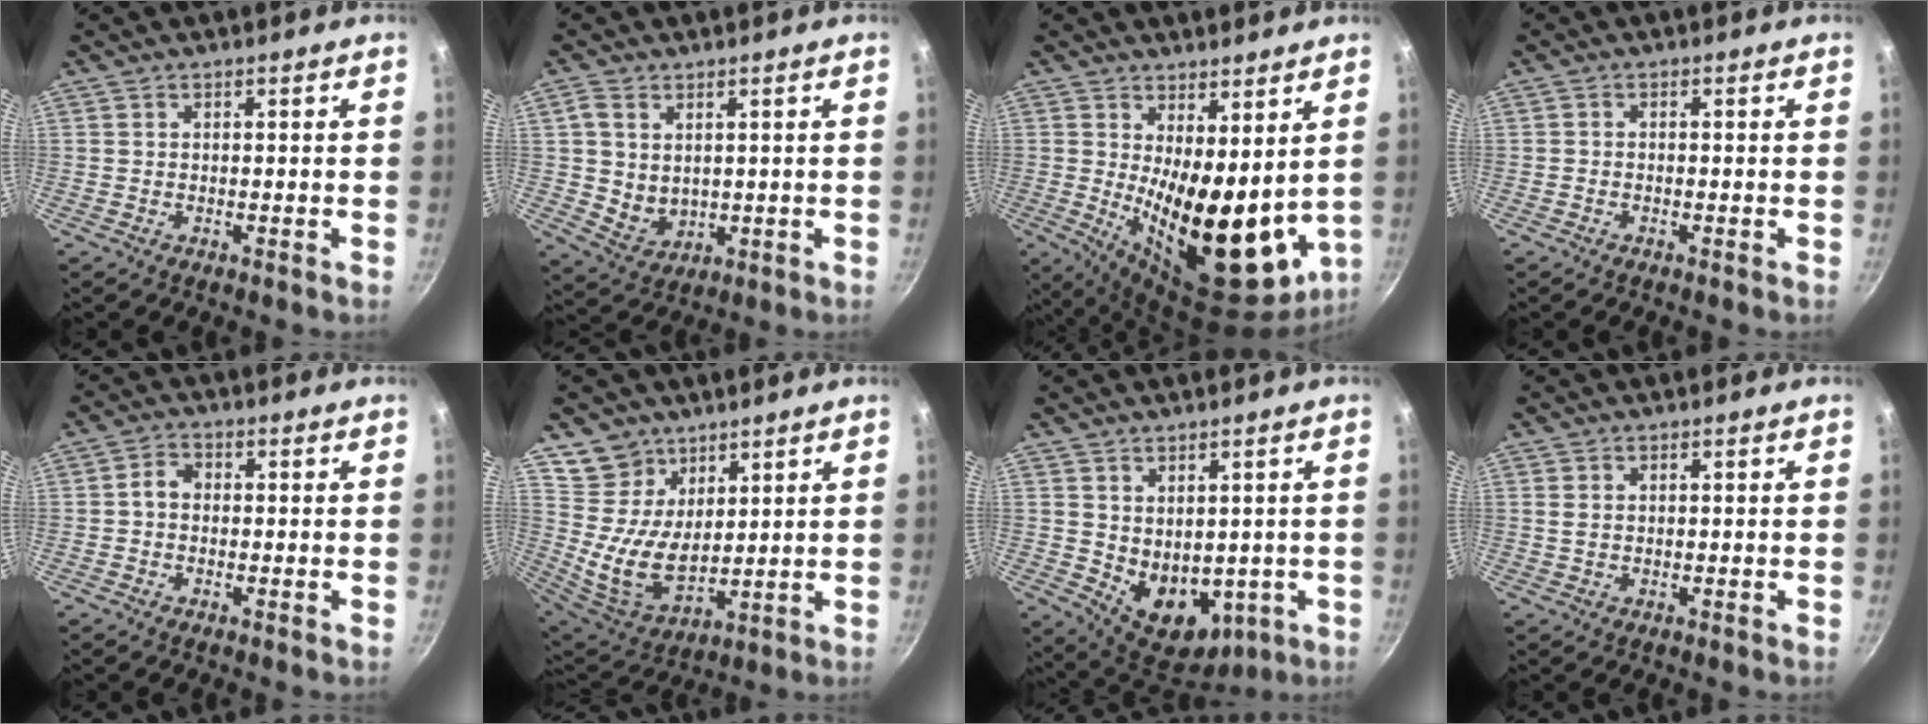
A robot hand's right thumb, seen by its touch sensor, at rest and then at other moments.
{"total": 6.8, "force": [1.3, 5.3, 4.2], "torque": [-0.065, -0.017, 0.037]}
{"total": 18.3, "force": [2.0, 7.8, 16.4], "torque": [-0.202, -0.046, 0.051]}
{"total": 0.7, "force": [-0.5, 0.3, 0.4], "torque": [-0.009, 0.005, -0.012]}
{"total": 2.9, "force": [-0.3, 2.3, 1.7], "torque": [-0.023, 0.013, -0.012]}
{"total": 11.6, "force": [7.0, 8.3, 4.2], "torque": [-0.049, -0.055, 0.148]}
{"total": 10.7, "force": [0.3, 7.9, 7.2], "torque": [-0.079, -0.022, 0.034]}
{"total": 1.2, "force": [0.4, 0.9, 0.7], "torque": [-0.014, -0.001, 0.008]}